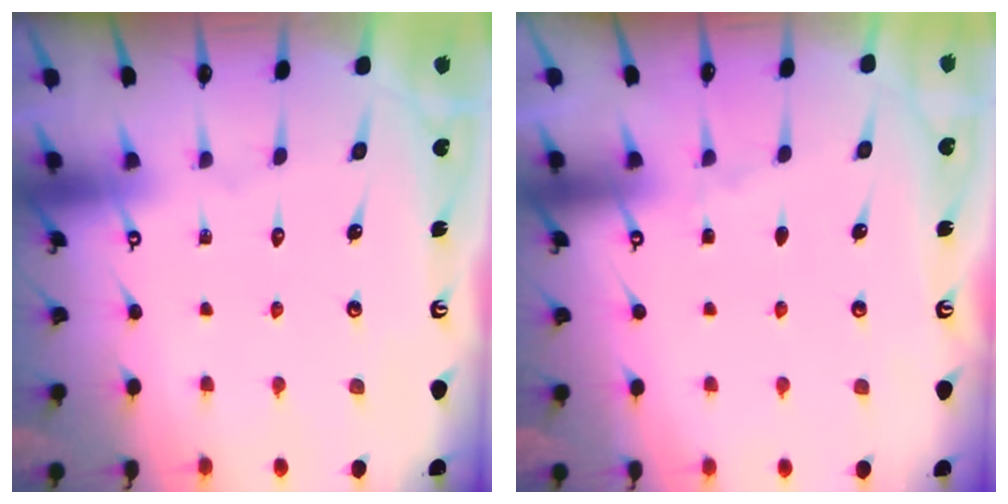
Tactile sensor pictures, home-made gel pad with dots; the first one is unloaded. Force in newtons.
{"total": 2.3, "press": 2.2, "slide": 0.4}